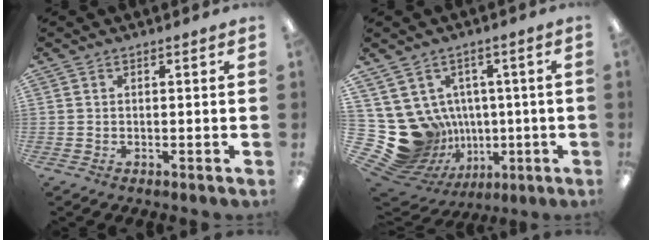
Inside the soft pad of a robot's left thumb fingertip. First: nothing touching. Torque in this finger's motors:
{"motor_torque": [-0.18, 0.29, 0.20, -0.35, 0.03]}